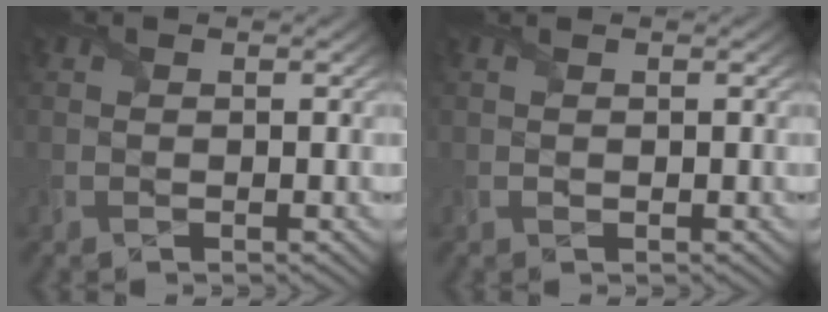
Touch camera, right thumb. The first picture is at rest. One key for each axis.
{"total": 0.0}